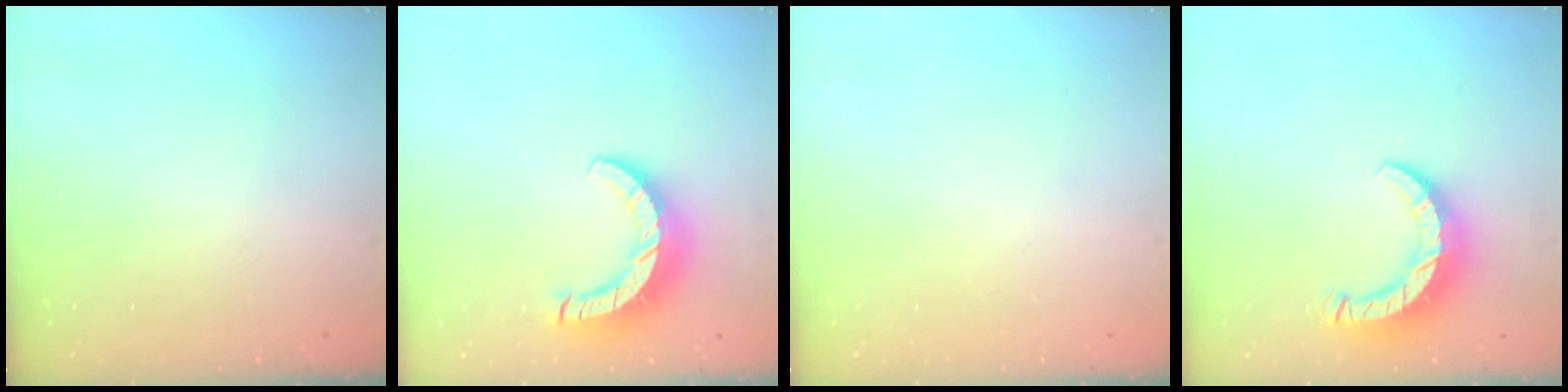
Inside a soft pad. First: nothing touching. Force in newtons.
{"total": 10.4, "press": 10.4, "slide": 1.1}
{"total": 0.0}
{"total": 9.9, "press": 9.8, "slide": 0.9}